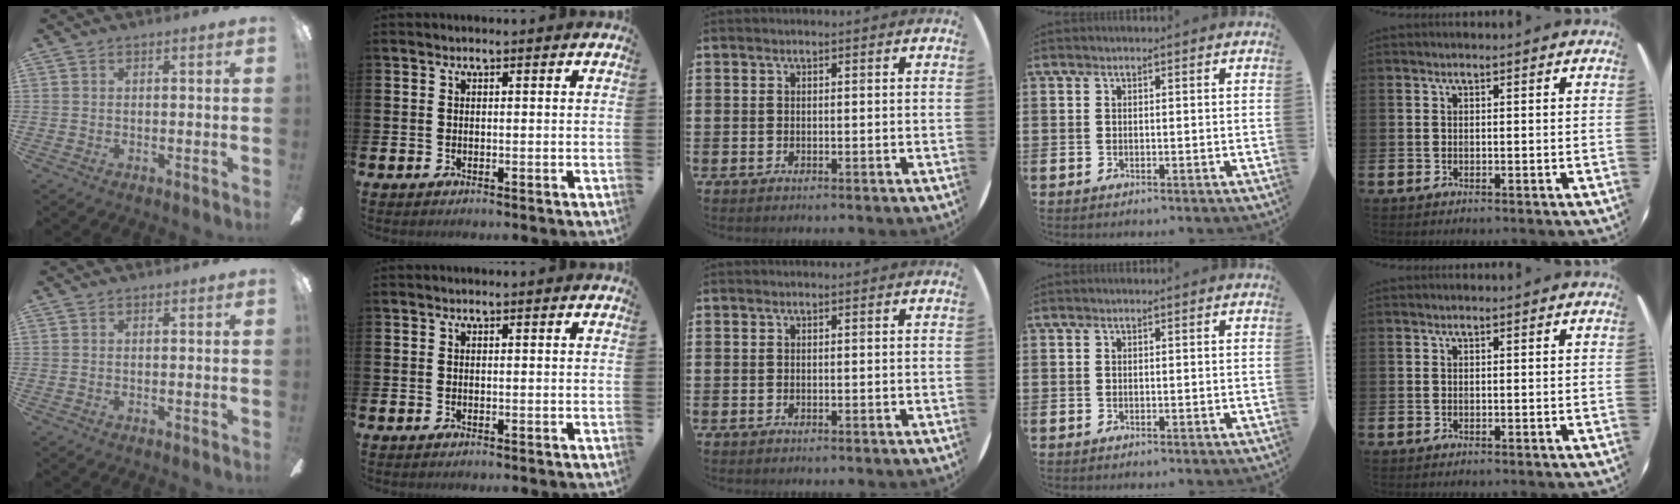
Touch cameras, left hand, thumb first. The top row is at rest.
{}